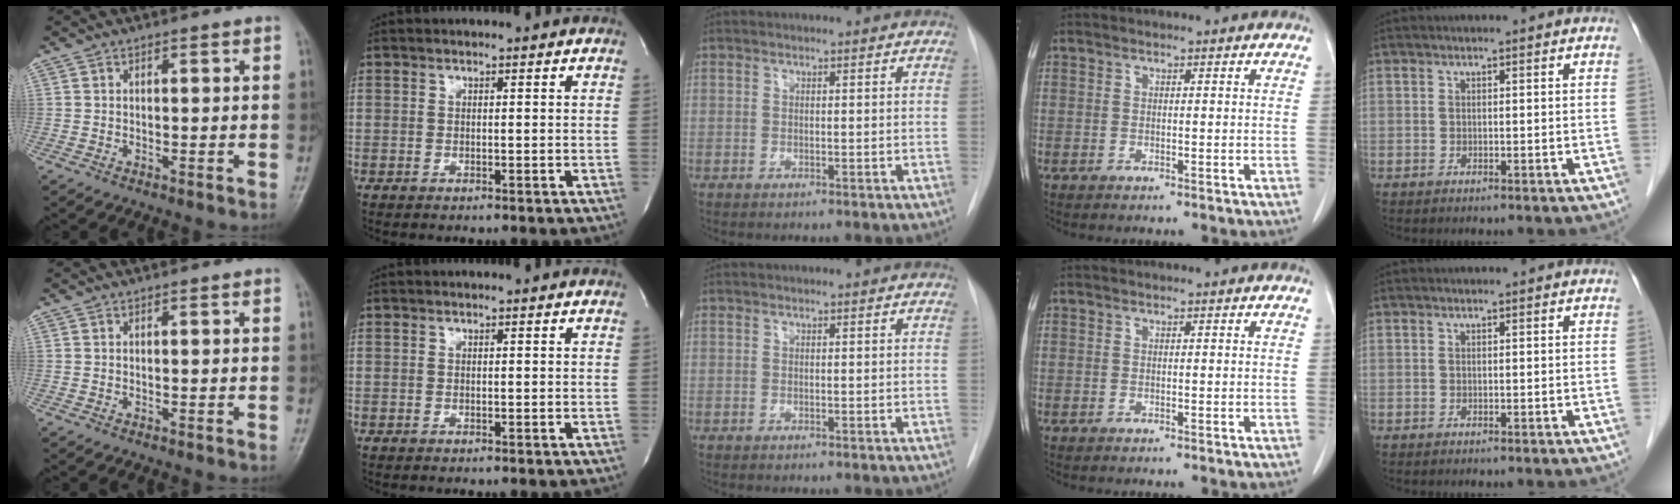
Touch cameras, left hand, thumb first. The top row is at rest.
{}